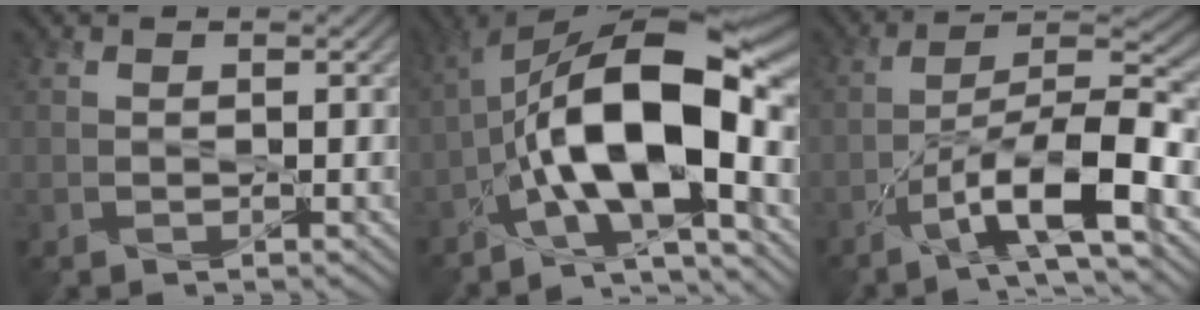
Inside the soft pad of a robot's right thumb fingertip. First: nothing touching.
{"total": 15.5, "force": [-4.0, 5.0, 14.1], "torque": [-0.236, 0.018, -0.078]}
{"total": 10.9, "force": [-6.2, 2.0, 8.7], "torque": [-0.147, 0.014, -0.116]}